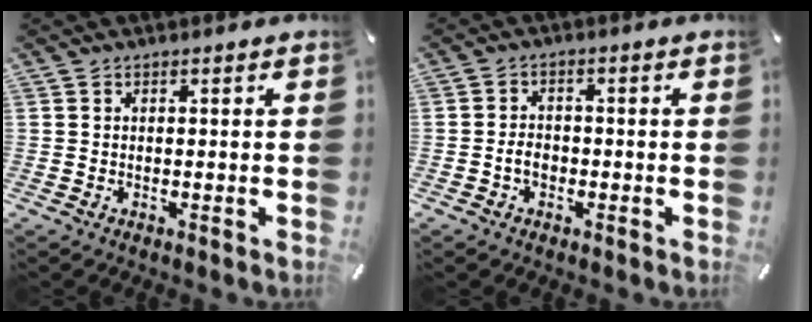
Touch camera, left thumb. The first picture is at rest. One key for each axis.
{"total": 3.3, "fx": -1.0, "fy": 2.4, "fz": 2.0, "tx": -0.037, "ty": 0.008, "tz": -0.020}